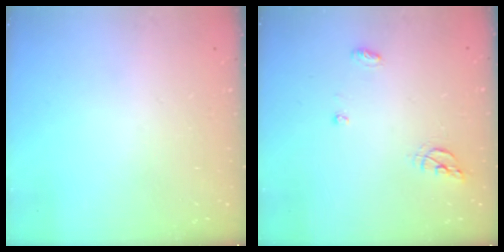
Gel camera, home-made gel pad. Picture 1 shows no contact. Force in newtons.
{"total": 6.2, "press": 6.2, "slide": 0.4}